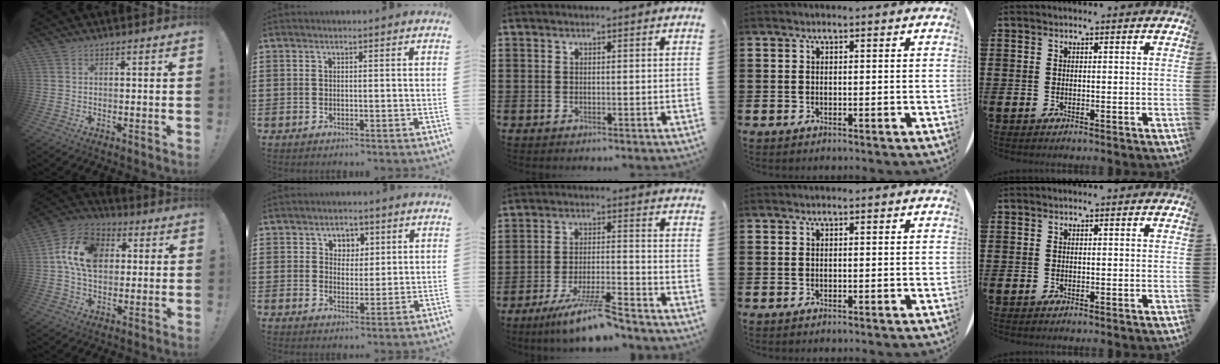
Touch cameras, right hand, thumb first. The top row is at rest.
{"thumb": {"total": 14.7, "force": [3.2, 10.7, 9.7], "torque": [-0.165, 0.003, 0.062]}, "index": {"total": 3.1, "force": [1.5, 2.6, 0.7], "torque": [-0.028, 0.013, 0.025]}, "middle": {"total": 7.9, "force": [-6.3, 0.4, 4.8], "torque": [-0.100, -0.012, -0.118]}}